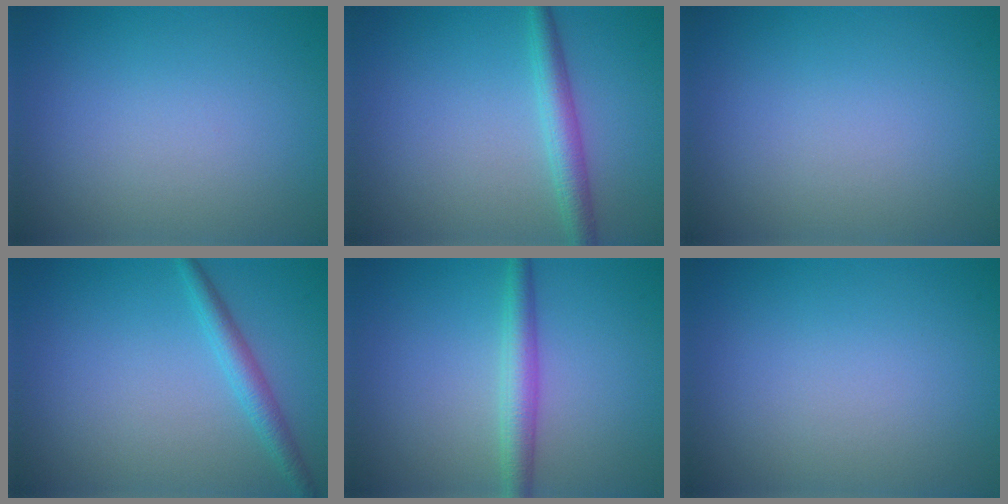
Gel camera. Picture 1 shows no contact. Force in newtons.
{"total": 2.7, "press": 2.7, "slide": 0.0}
{"total": 0.0}
{"total": 2.2, "press": 2.2, "slide": 0.0}
{"total": 2.9, "press": 2.9, "slide": 0.1}
{"total": 0.0}